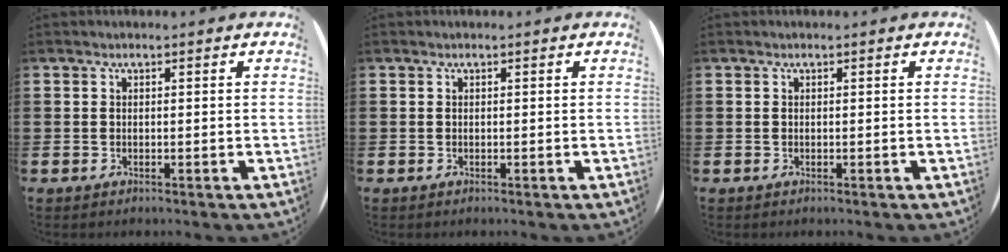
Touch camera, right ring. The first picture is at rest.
{"total": 0.0}
{"total": 0.0}